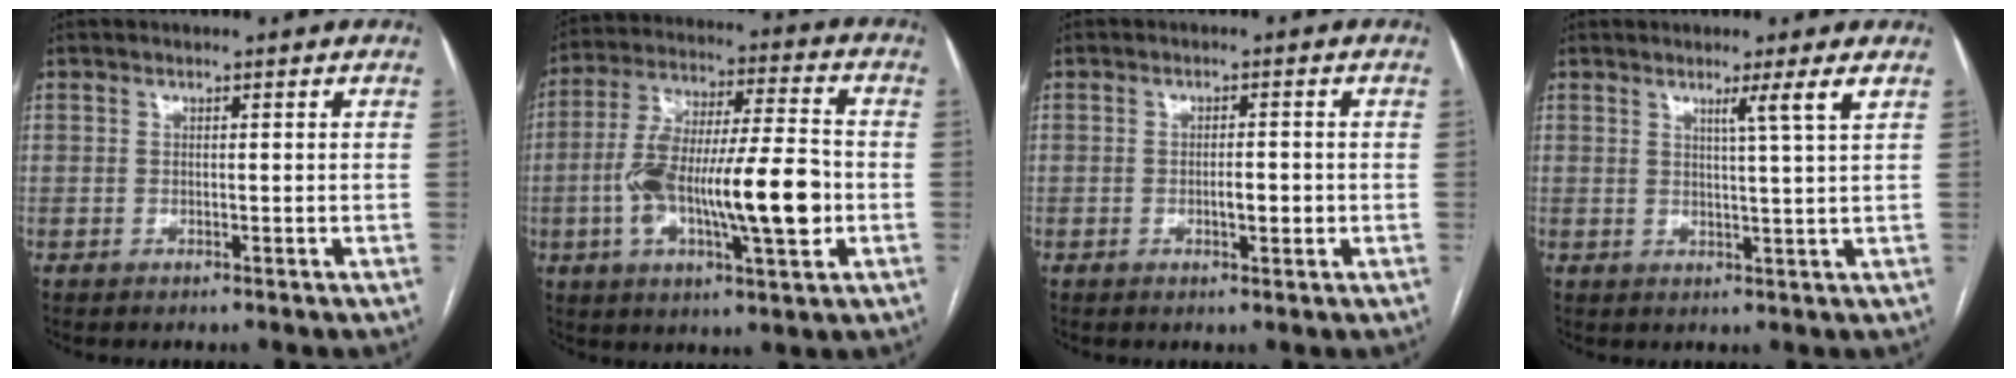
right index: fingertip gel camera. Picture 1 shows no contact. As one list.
[{"total": 18.0, "force": [-3.4, 3.7, 17.3], "torque": [-0.319, 0.012, -0.055]}, {"total": 2.6, "force": [-0.5, 0.8, 2.4], "torque": [-0.042, 0.001, -0.006]}, {"total": 3.4, "force": [1.8, -1.3, 2.5], "torque": [-0.041, -0.014, 0.036]}]